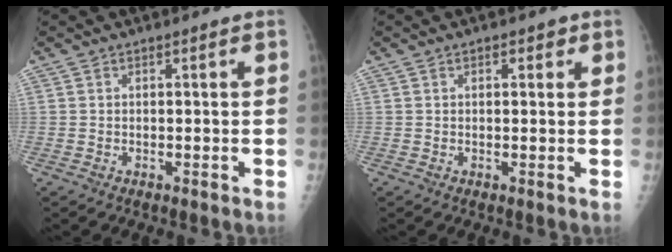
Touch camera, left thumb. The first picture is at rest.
{"total": 1.8, "force": [0.8, 1.1, 1.1], "torque": [0.001, 0.000, 0.008]}